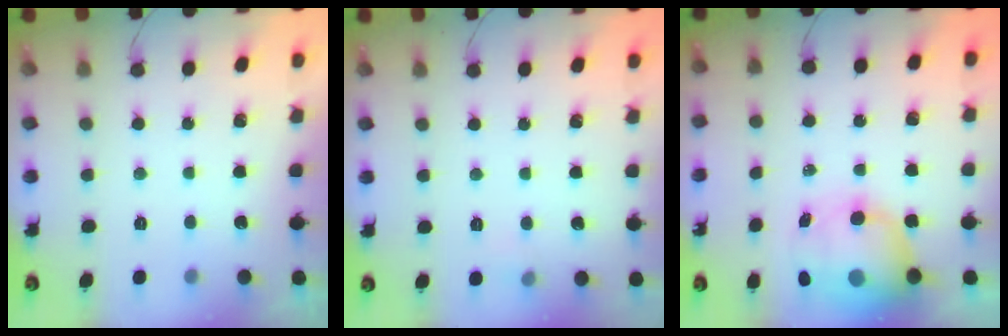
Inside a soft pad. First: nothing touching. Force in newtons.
{"total": 3.8, "press": 3.6, "slide": 1.2}
{"total": 13.5, "press": 13.0, "slide": 3.5}